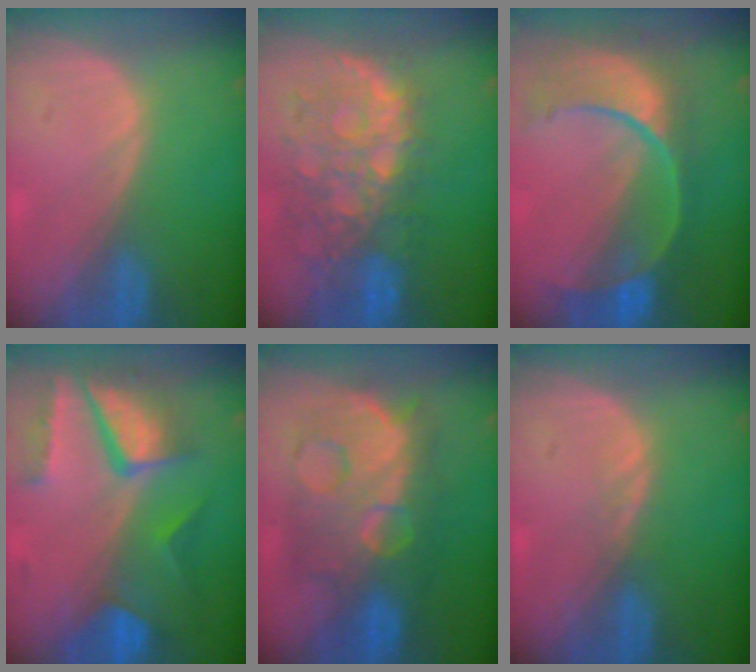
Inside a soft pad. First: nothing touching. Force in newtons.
{"total": 11.1, "press": 9.7, "slide": 5.5}
{"total": 11.3, "press": 9.5, "slide": 6.1}
{"total": 10.4, "press": 8.8, "slide": 5.5}
{"total": 12.4, "press": 12.3, "slide": 1.2}
{"total": 1.1, "press": 1.0, "slide": 0.2}